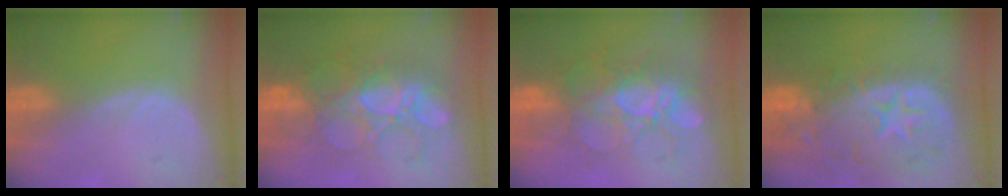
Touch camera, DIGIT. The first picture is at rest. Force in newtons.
{"total": 8.8, "press": 8.6, "slide": 1.6}
{"total": 9.1, "press": 8.6, "slide": 3.1}
{"total": 13.7, "press": 11.3, "slide": 7.9}